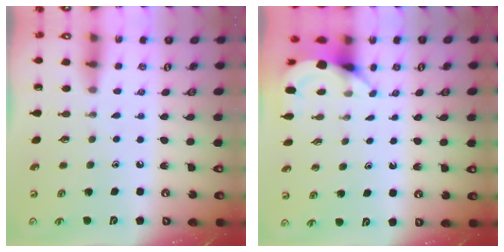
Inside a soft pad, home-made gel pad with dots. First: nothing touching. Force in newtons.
{"total": 3.9, "press": 3.9, "slide": 0.3}